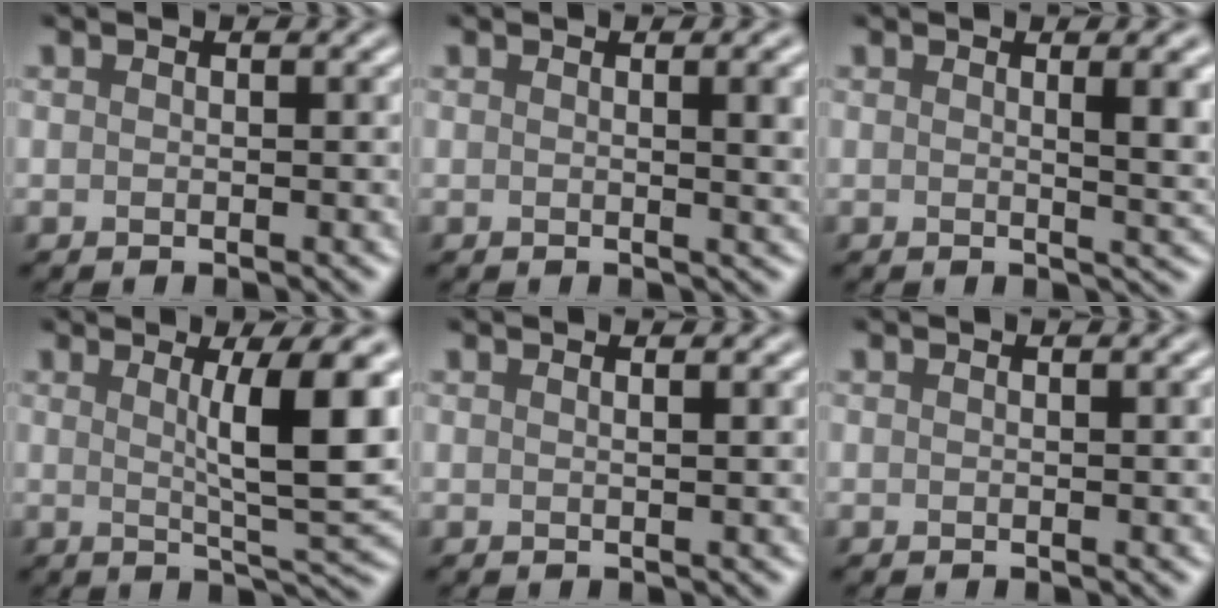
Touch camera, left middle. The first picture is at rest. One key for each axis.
{"total": 3.9, "fx": 0.6, "fy": 1.3, "fz": 3.7, "tx": -0.028, "ty": 0.013, "tz": 0.012}
{"total": 4.5, "fx": 0.9, "fy": 1.2, "fz": 4.3, "tx": -0.043, "ty": 0.005, "tz": 0.018}
{"total": 7.7, "fx": 1.7, "fy": 1.1, "fz": 7.4, "tx": -0.096, "ty": -0.002, "tz": 0.035}
{"total": 1.1, "fx": 0.6, "fy": 0.5, "fz": 0.8, "tx": 0.002, "ty": 0.002, "tz": -0.005}
{"total": 0.7, "fx": 0.1, "fy": 0.2, "fz": 0.7, "tx": -0.007, "ty": 0.003, "tz": 0.001}